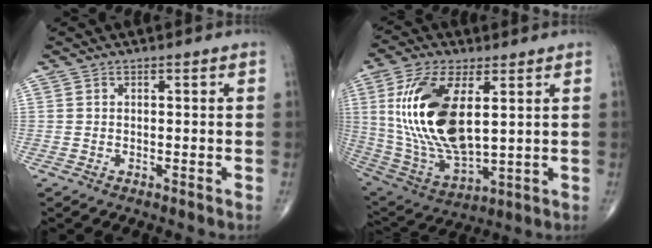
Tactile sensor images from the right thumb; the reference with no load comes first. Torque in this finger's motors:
{"motor_torque": [-0.66, 2.17, 1.94, 0.74, 0.24]}